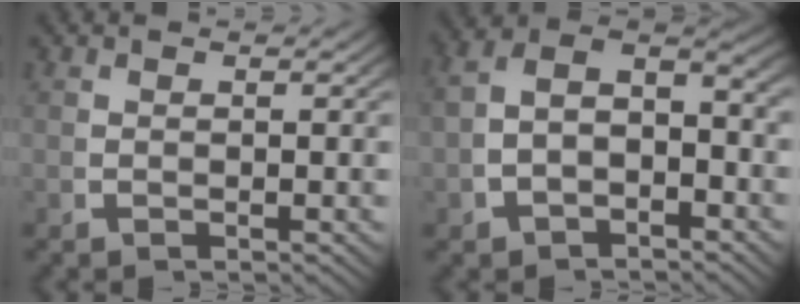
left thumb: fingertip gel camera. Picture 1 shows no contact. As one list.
[{"total": 7.6, "force": [-0.4, 5.4, 5.3], "torque": [-0.090, -0.002, -0.009]}]